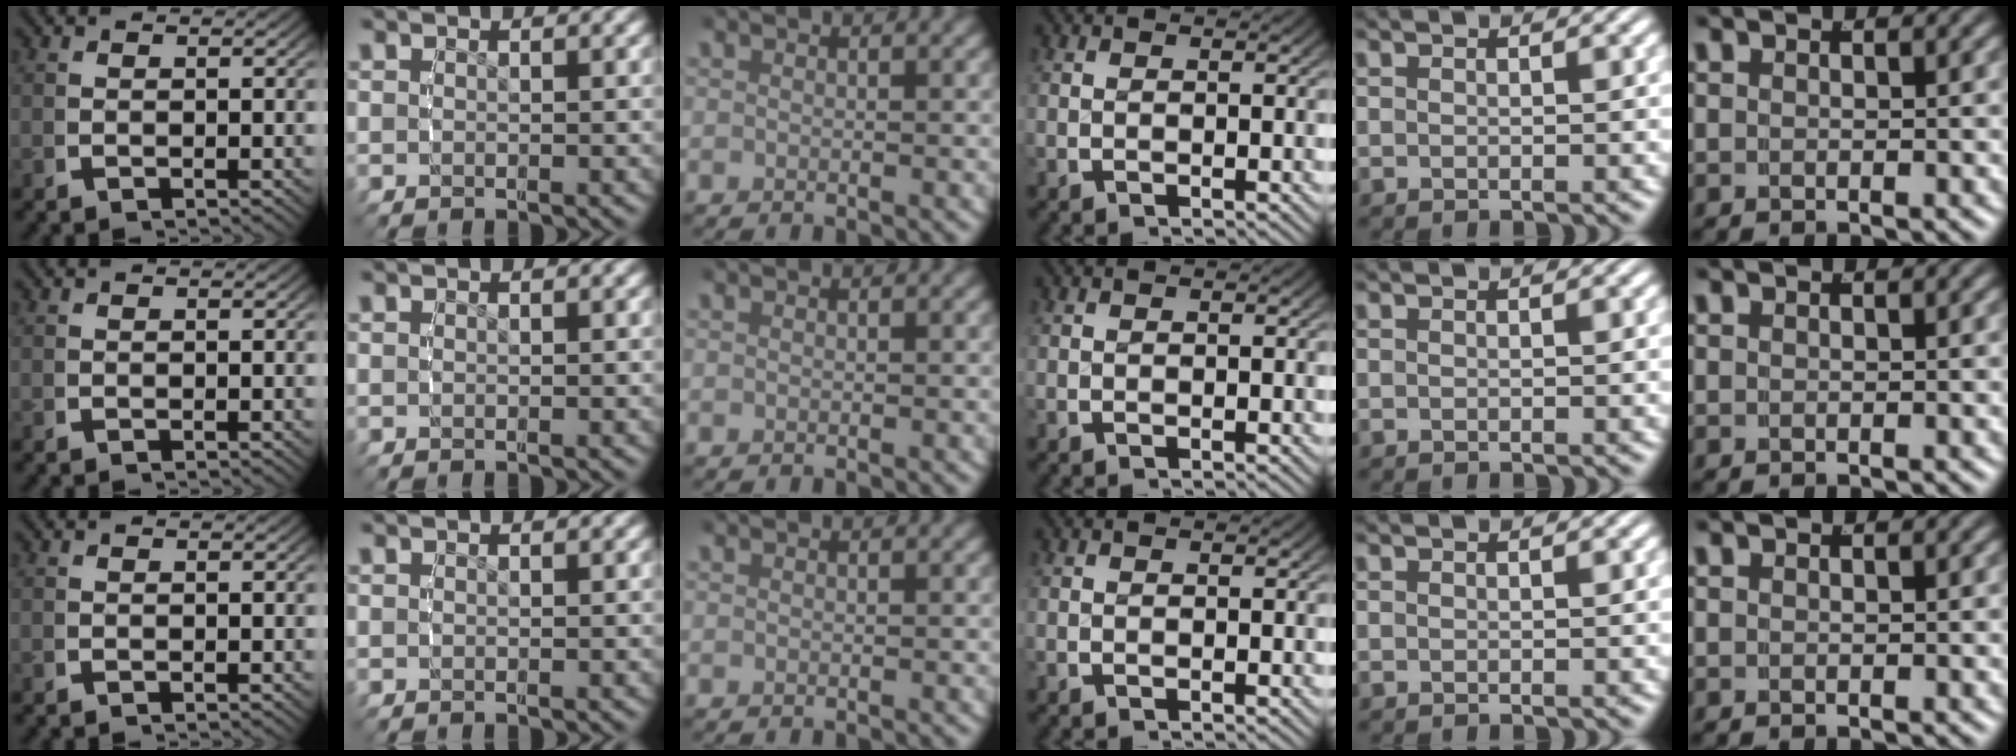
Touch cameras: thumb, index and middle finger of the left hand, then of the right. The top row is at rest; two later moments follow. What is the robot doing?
{"motion": "grasp_and_lifting", "object": "bottle cap"}